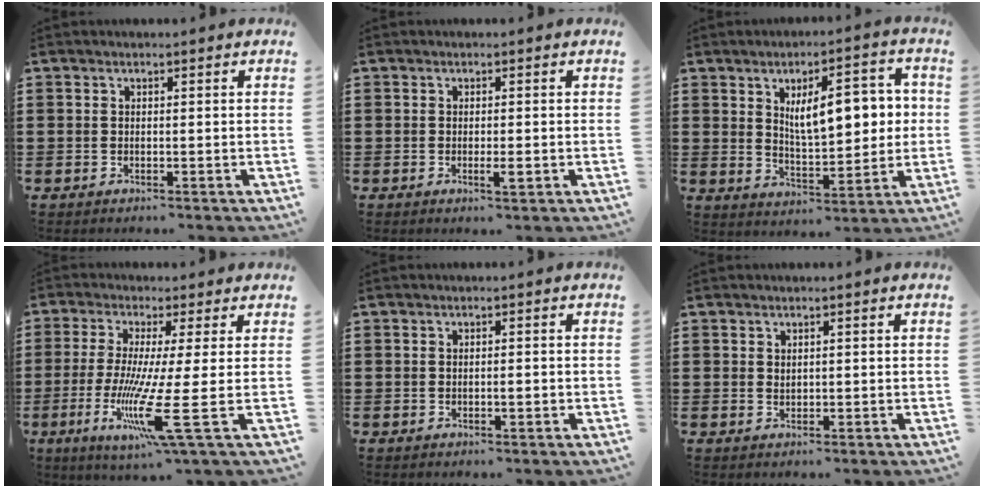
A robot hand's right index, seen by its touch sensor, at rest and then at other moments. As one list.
[{"total": 1.7, "force": [-0.6, 0.2, 1.6], "torque": [-0.035, -0.006, -0.012]}, {"total": 10.0, "force": [2.3, 4.3, 8.7], "torque": [-0.136, 0.000, 0.033]}, {"total": 11.4, "force": [-2.5, -0.8, 11.1], "torque": [-0.240, -0.033, -0.055]}, {"total": 1.2, "force": [-0.3, 0.2, 1.2], "torque": [-0.020, -0.002, -0.005]}, {"total": 0.7, "force": [0.4, 0.5, 0.4], "torque": [-0.009, 0.001, 0.007]}]